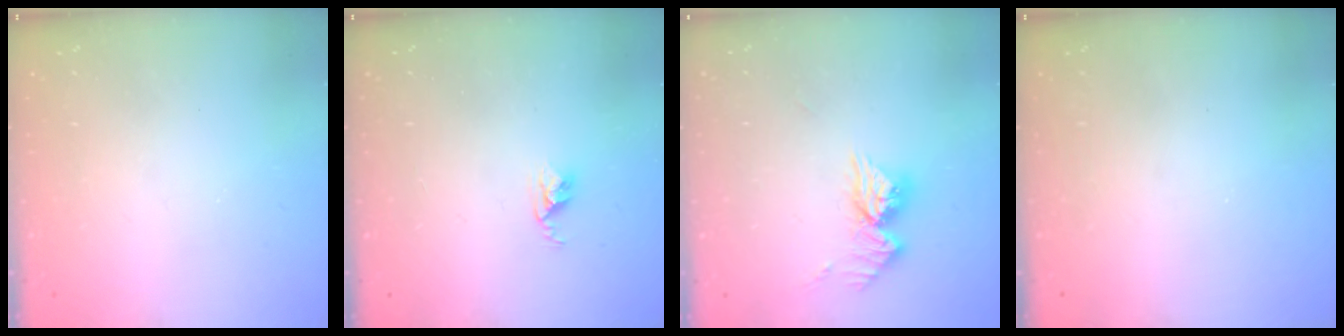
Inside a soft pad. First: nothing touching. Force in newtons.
{"total": 2.8, "press": 2.7, "slide": 0.4}
{"total": 10.6, "press": 10.6, "slide": 1.0}
{"total": 0.0}